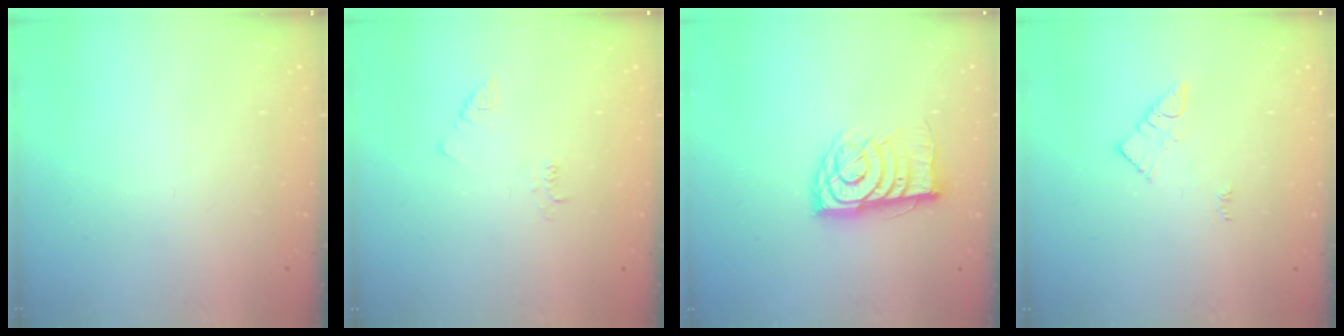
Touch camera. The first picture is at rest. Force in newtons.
{"total": 2.1, "press": 2.1, "slide": 0.4}
{"total": 11.9, "press": 11.9, "slide": 0.8}
{"total": 3.9, "press": 3.8, "slide": 0.4}